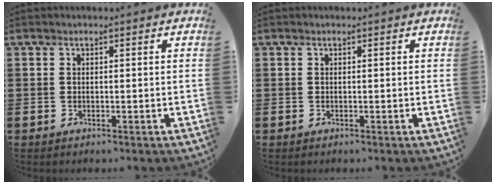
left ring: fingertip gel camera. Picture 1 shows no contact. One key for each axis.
{"total": 0.0}